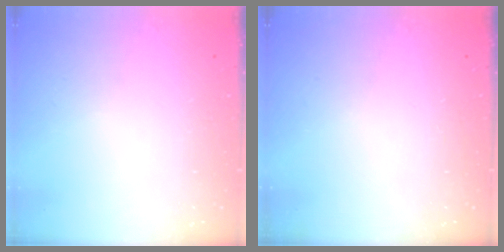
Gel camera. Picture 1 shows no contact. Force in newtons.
{"total": 0.0}